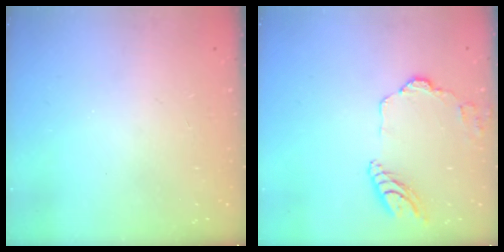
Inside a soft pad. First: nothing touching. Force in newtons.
{"total": 12.1, "press": 12.0, "slide": 1.5}